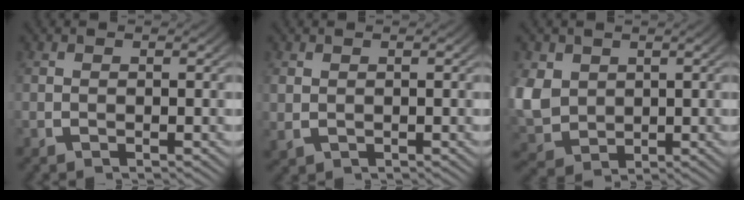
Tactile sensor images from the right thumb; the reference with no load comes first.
{"total": 1.1, "force": [0.2, 1.0, 0.5], "torque": [-0.012, -0.004, 0.013]}
{"total": 7.5, "force": [-0.3, 6.3, 4.0], "torque": [-0.129, -0.045, 0.024]}